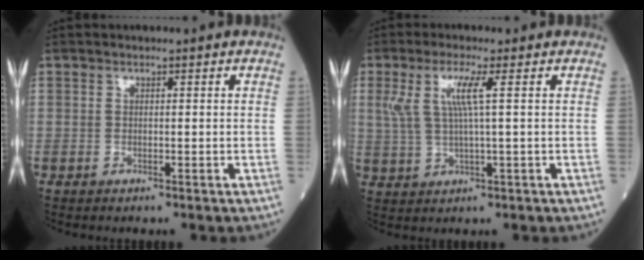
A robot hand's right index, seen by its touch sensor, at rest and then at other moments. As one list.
[{"total": 5.6, "force": [1.8, 0.0, 5.3], "torque": [-0.118, 0.011, 0.040]}]